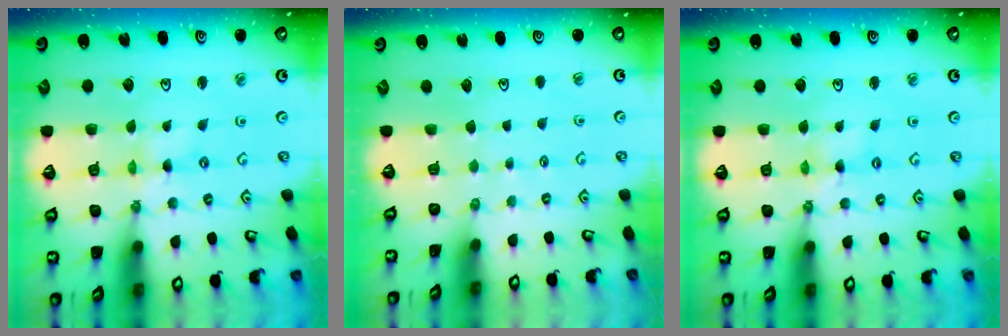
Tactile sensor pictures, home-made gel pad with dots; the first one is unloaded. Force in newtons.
{"total": 0.6, "press": 0.6, "slide": 0.1}
{"total": 1.5, "press": 1.5, "slide": 0.2}